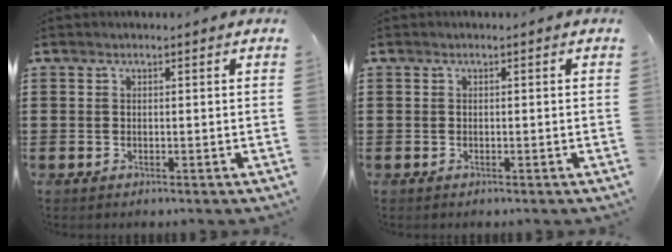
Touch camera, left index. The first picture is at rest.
{"total": 0.0}